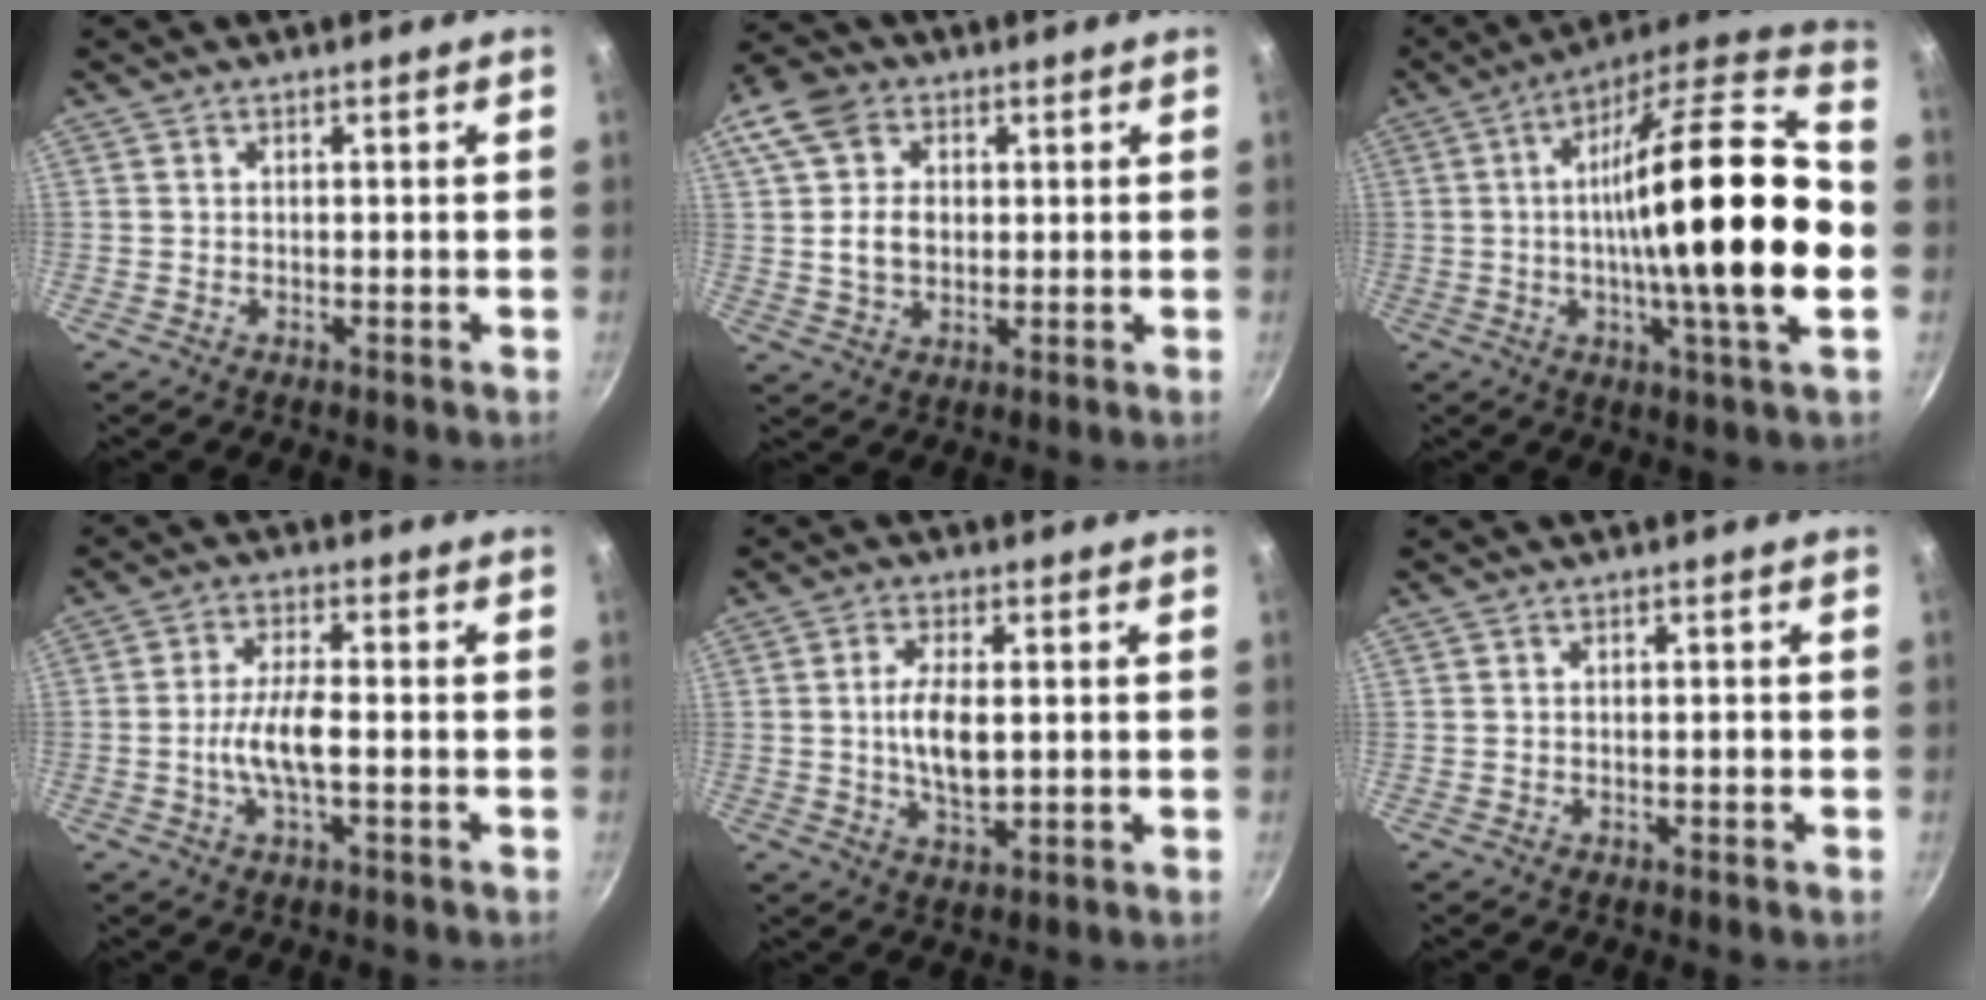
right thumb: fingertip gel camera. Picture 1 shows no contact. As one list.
[{"total": 11.3, "force": [2.0, 8.7, 6.9], "torque": [-0.122, 0.009, 0.028]}, {"total": 27.7, "force": [-1.7, 5.8, 27.0], "torque": [-0.411, 0.029, -0.038]}, {"total": 6.6, "force": [-1.4, 2.2, 6.1], "torque": [-0.119, 0.019, -0.033]}, {"total": 7.4, "force": [0.2, 3.3, 6.7], "torque": [-0.128, -0.002, 0.005]}, {"total": 0.7, "force": [-0.3, 0.3, 0.5], "torque": [-0.009, 0.006, -0.005]}]